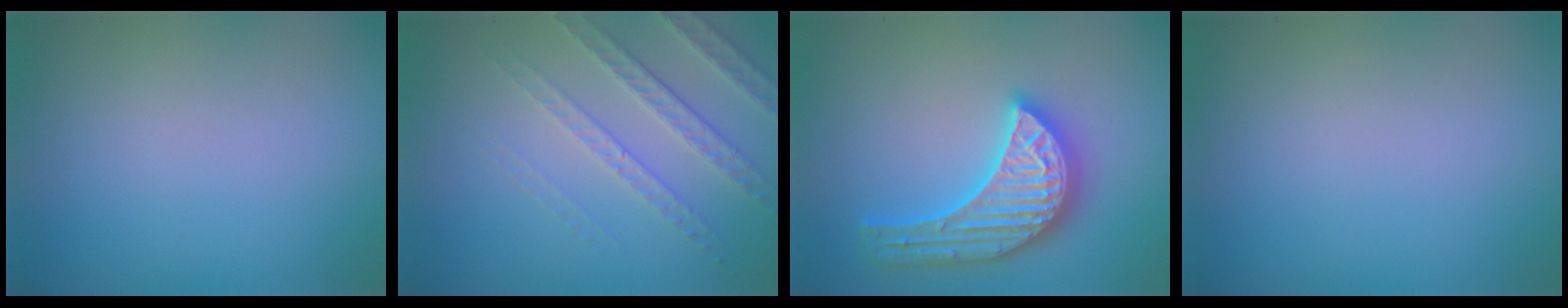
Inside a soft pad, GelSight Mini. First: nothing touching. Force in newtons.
{"total": 3.4, "press": 3.2, "slide": 1.1}
{"total": 5.6, "press": 5.5, "slide": 0.5}
{"total": 0.0}